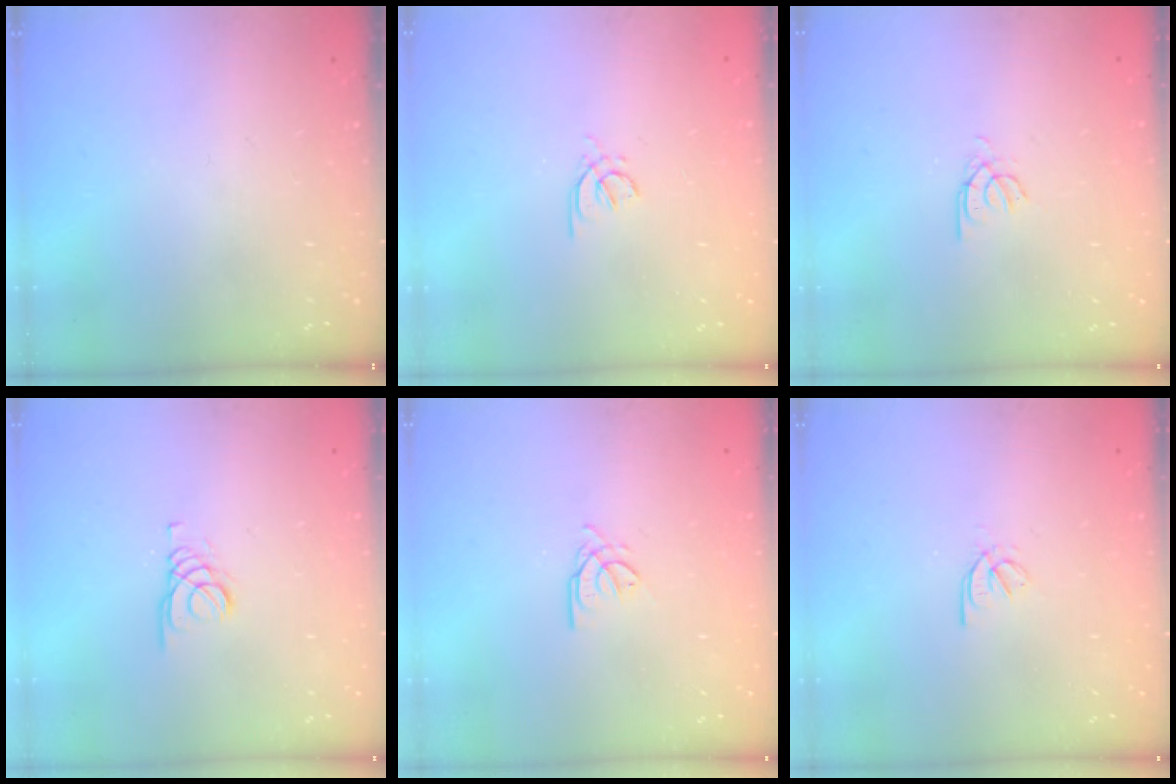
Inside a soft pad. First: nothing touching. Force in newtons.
{"total": 2.0, "press": 1.9, "slide": 0.5}
{"total": 2.4, "press": 2.3, "slide": 0.4}
{"total": 1.8, "press": 1.8, "slide": 0.2}
{"total": 2.6, "press": 2.6, "slide": 0.1}
{"total": 2.2, "press": 2.2, "slide": 0.5}